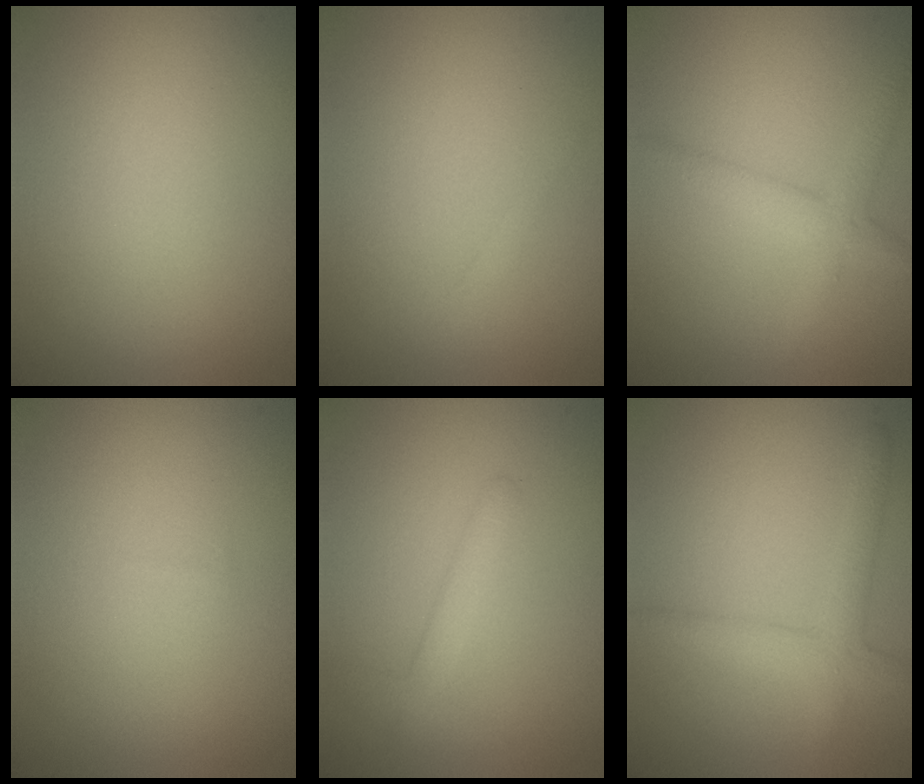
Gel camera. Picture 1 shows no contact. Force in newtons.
{"total": 0.8, "press": 0.8, "slide": 0.0}
{"total": 2.6, "press": 2.6, "slide": 0.1}
{"total": 0.0}
{"total": 1.8, "press": 1.8, "slide": 0.0}
{"total": 2.8, "press": 2.8, "slide": 0.2}